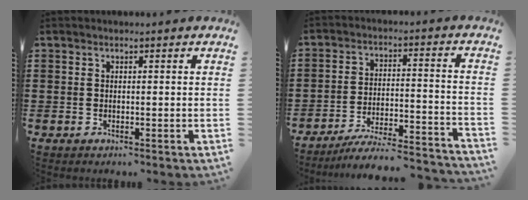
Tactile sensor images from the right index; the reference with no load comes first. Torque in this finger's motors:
{"motor_torque": [-0.23, 0.30, -0.49, -0.21]}